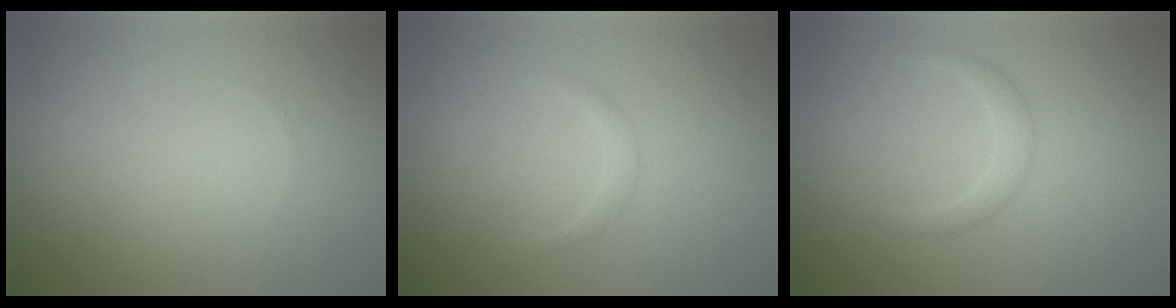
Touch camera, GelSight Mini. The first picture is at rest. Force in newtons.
{"total": 0.8, "press": 0.8, "slide": 0.1}
{"total": 1.5, "press": 1.5, "slide": 0.1}